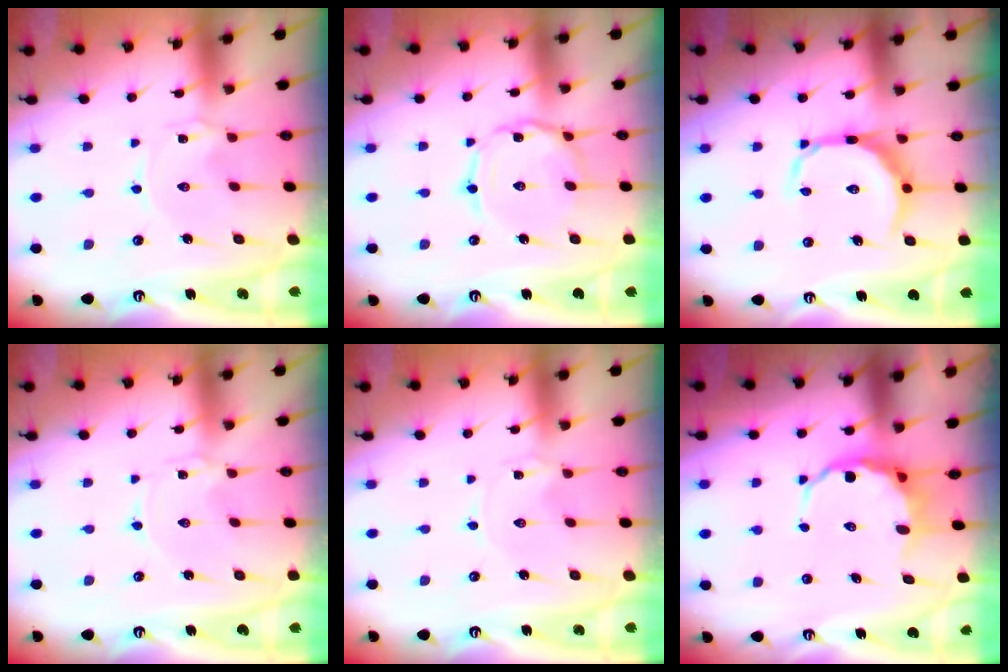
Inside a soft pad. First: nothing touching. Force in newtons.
{"total": 5.1, "press": 5.0, "slide": 0.3}
{"total": 11.4, "press": 11.4, "slide": 0.3}
{"total": 0.0}
{"total": 0.0}
{"total": 7.8, "press": 7.6, "slide": 1.8}